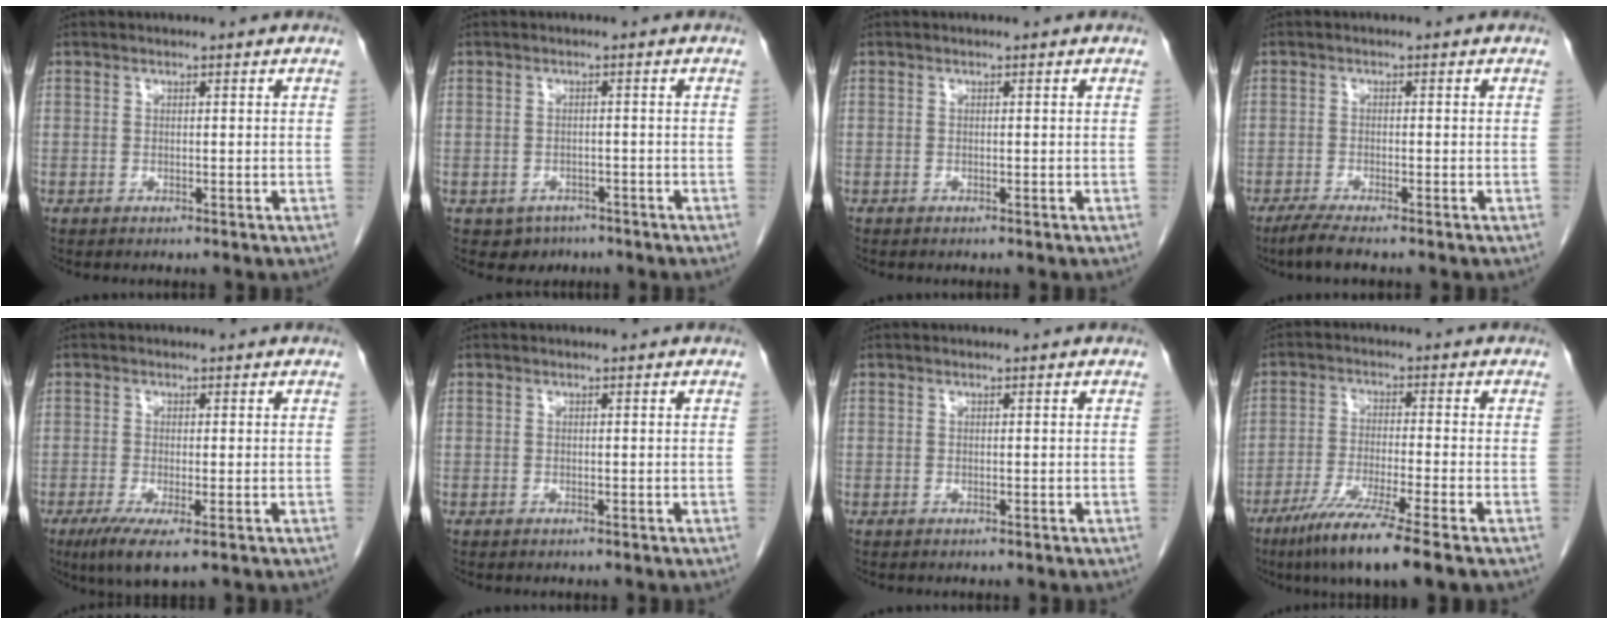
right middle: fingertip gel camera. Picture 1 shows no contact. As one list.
[{"total": 3.1, "force": [-2.0, 2.4, 0.3], "torque": [-0.005, 0.009, -0.024]}, {"total": 0.0}, {"total": 3.4, "force": [-2.7, 0.0, 2.1], "torque": [-0.045, -0.009, -0.051]}, {"total": 5.2, "force": [-2.6, 0.8, 4.4], "torque": [-0.078, -0.015, -0.041]}, {"total": 0.0}, {"total": 0.0}, {"total": 10.1, "force": [-6.9, -1.1, 7.3], "torque": [-0.133, -0.034, -0.121]}]